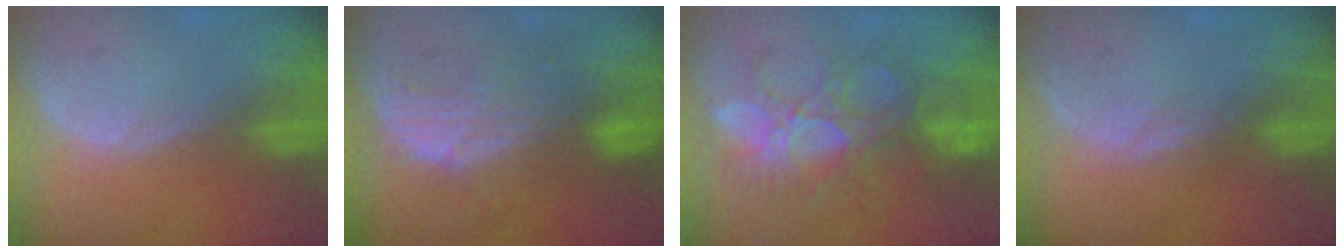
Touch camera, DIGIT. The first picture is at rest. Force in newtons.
{"total": 7.8, "press": 7.7, "slide": 1.4}
{"total": 9.7, "press": 9.3, "slide": 2.6}
{"total": 1.4, "press": 1.4, "slide": 0.3}